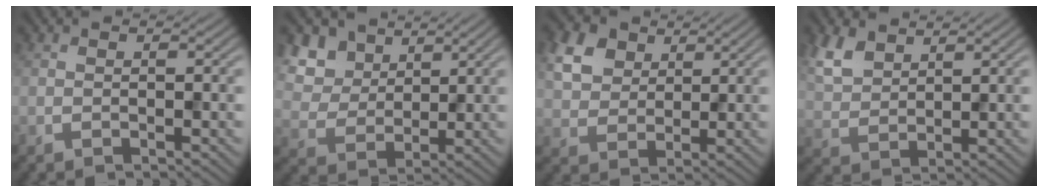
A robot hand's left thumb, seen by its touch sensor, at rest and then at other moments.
{"total": 7.8, "force": [4.3, 5.3, 3.6], "torque": [-0.124, -0.003, 0.089]}
{"total": 7.0, "force": [3.3, 4.9, 3.6], "torque": [-0.106, 0.009, 0.061]}
{"total": 5.9, "force": [3.8, 3.1, 3.3], "torque": [-0.088, 0.004, 0.083]}